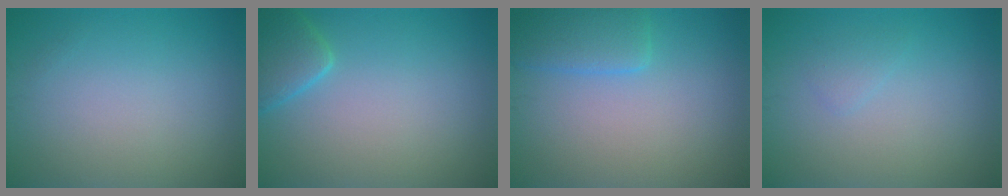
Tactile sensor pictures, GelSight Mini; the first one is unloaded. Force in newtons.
{"total": 2.4, "press": 2.4, "slide": 0.3}
{"total": 3.0, "press": 3.0, "slide": 0.2}
{"total": 0.9, "press": 0.9, "slide": 0.0}